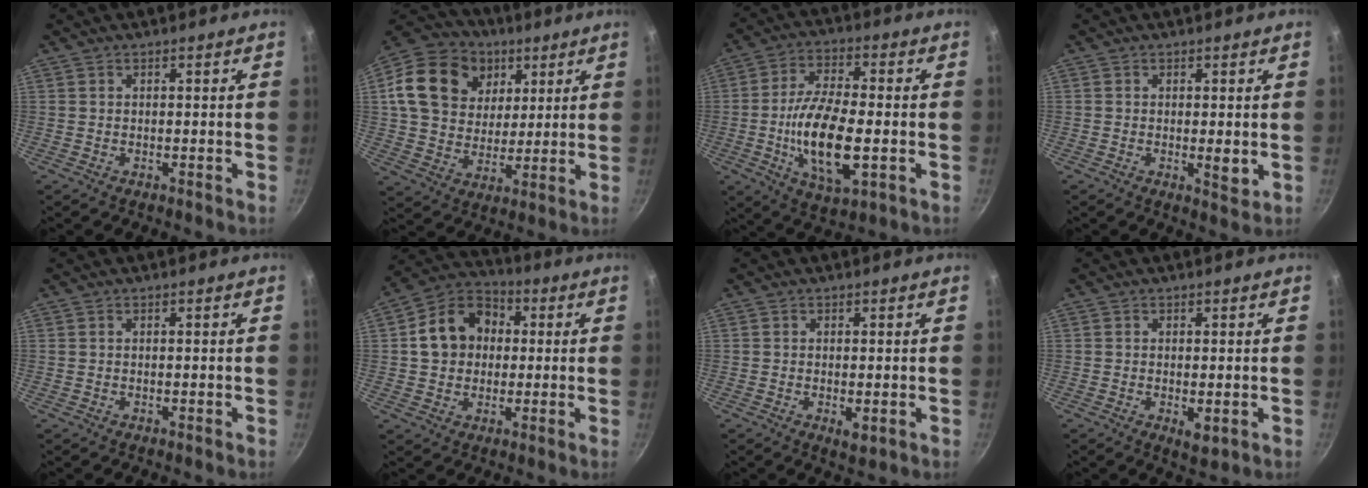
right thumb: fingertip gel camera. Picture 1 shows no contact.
{"total": 19.5, "force": [6.1, 15.6, 10.1], "torque": [-0.169, 0.004, 0.102]}
{"total": 15.7, "force": [-2.6, 6.4, 14.1], "torque": [-0.264, 0.008, -0.049]}
{"total": 2.8, "force": [-0.1, 0.9, 2.6], "torque": [-0.045, -0.011, 0.000]}
{"total": 0.0}
{"total": 12.8, "force": [1.6, 10.5, 7.2], "torque": [-0.092, 0.027, 0.011]}
{"total": 2.4, "force": [-0.5, 1.0, 2.1], "torque": [-0.037, -0.010, -0.005]}
{"total": 2.9, "force": [-0.5, 1.2, 2.6], "torque": [-0.044, -0.012, -0.004]}